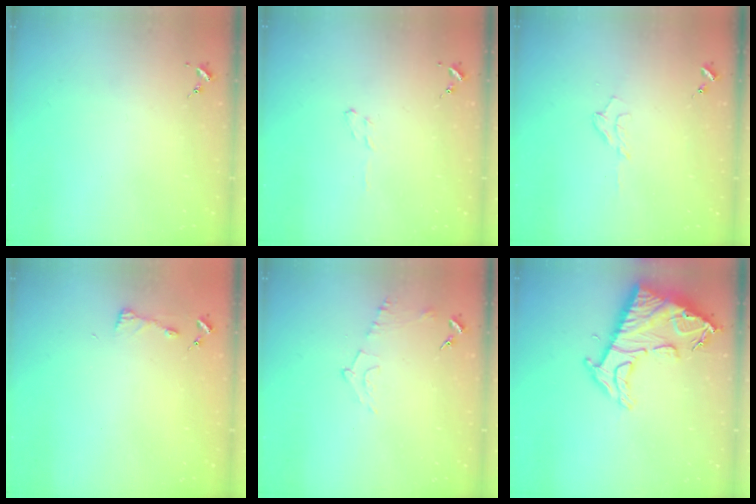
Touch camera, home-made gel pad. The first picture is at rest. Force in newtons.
{"total": 3.9, "press": 3.8, "slide": 0.4}
{"total": 5.6, "press": 5.6, "slide": 0.9}
{"total": 3.2, "press": 3.1, "slide": 0.4}
{"total": 5.4, "press": 5.3, "slide": 1.2}
{"total": 15.7, "press": 15.6, "slide": 1.3}